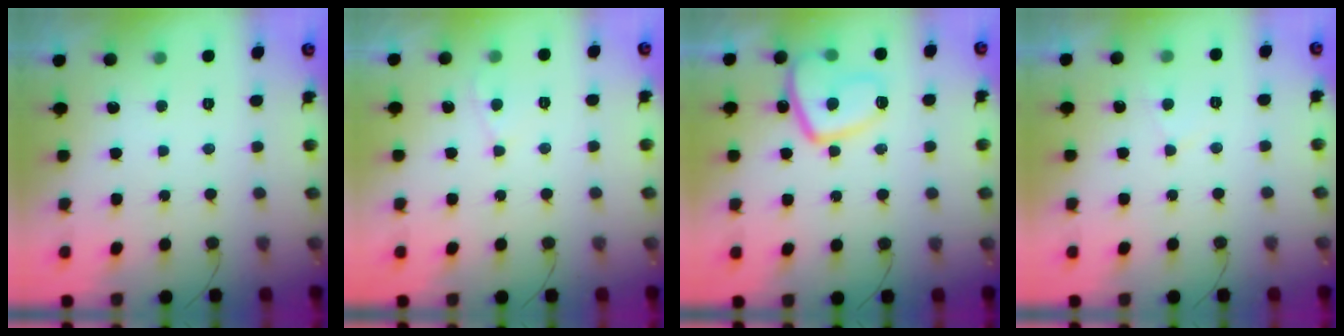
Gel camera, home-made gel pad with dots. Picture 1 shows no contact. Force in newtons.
{"total": 2.9, "press": 2.9, "slide": 0.3}
{"total": 12.1, "press": 12.0, "slide": 1.1}
{"total": 2.3, "press": 2.3, "slide": 0.4}